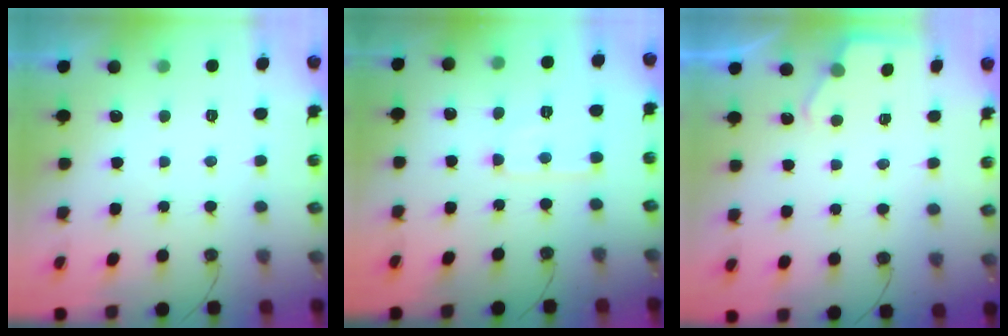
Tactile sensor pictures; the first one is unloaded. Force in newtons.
{"total": 7.2, "press": 7.1, "slide": 0.7}
{"total": 2.7, "press": 2.7, "slide": 0.4}